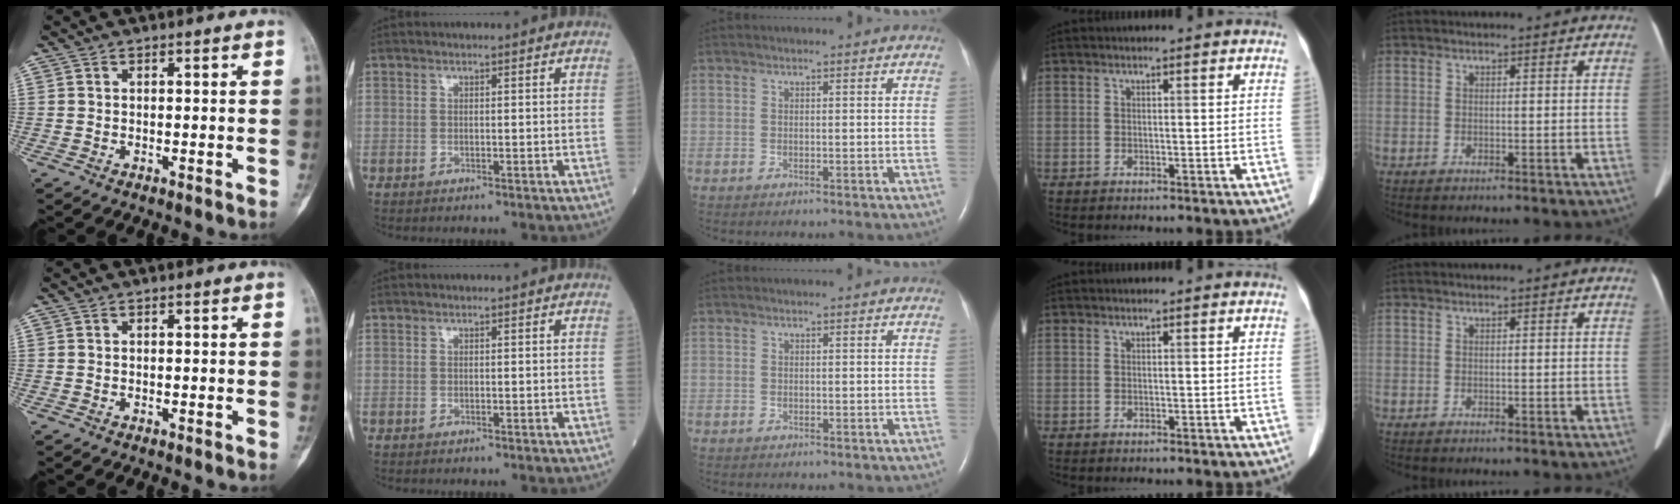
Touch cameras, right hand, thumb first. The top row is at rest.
{}